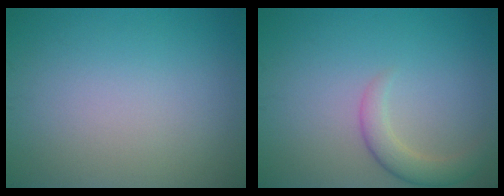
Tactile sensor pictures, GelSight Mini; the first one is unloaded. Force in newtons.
{"total": 2.7, "press": 2.7, "slide": 0.2}